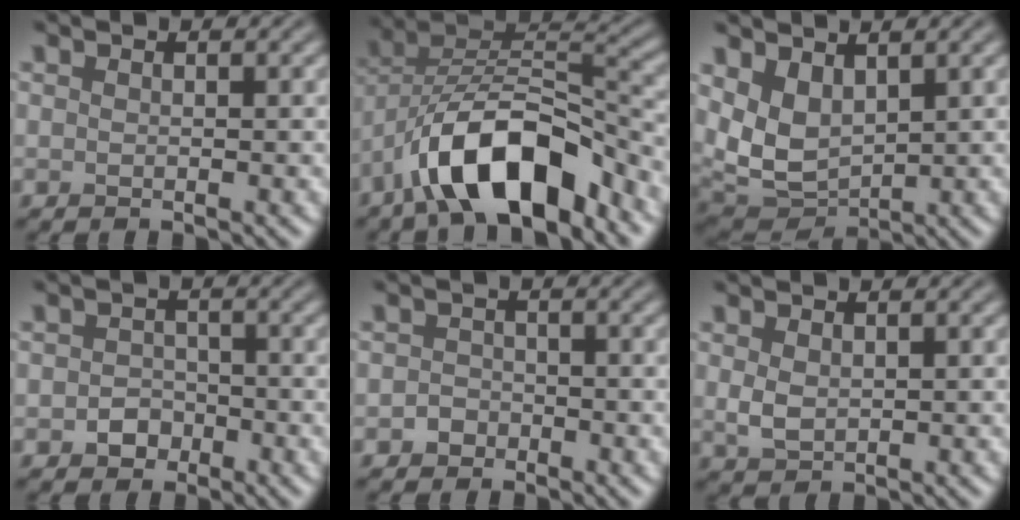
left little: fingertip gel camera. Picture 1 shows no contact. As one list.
[{"total": 10.7, "force": [-6.5, 4.1, 7.5], "torque": [-0.121, 0.015, -0.121]}, {"total": 5.1, "force": [1.6, 3.3, 3.5], "torque": [-0.084, -0.015, 0.038]}, {"total": 2.1, "force": [-0.9, 1.7, 0.8], "torque": [-0.007, 0.000, -0.020]}, {"total": 1.4, "force": [-0.8, 1.2, 0.3], "torque": [0.004, 0.003, -0.016]}, {"total": 1.9, "force": [0.4, 1.3, 1.3], "torque": [-0.031, -0.002, 0.012]}]